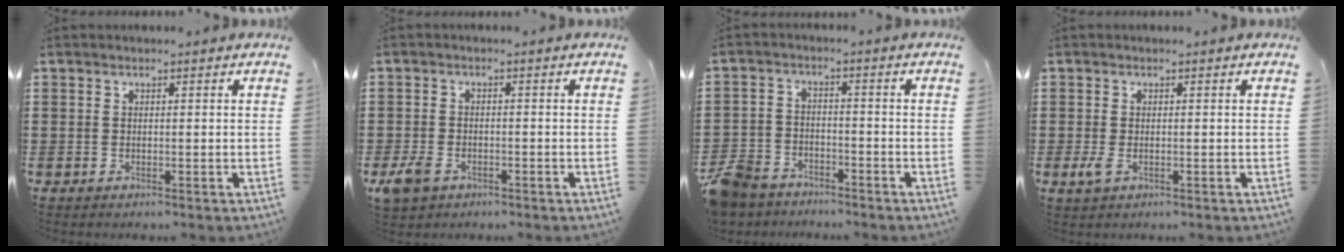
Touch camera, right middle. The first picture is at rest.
{"total": 3.0, "force": [-1.8, 1.6, 1.7], "torque": [-0.059, -0.008, -0.043]}
{"total": 6.8, "force": [-6.1, 2.6, 1.5], "torque": [-0.056, 0.008, -0.130]}
{"total": 1.8, "force": [-0.4, 0.8, 1.6], "torque": [-0.045, -0.007, -0.012]}